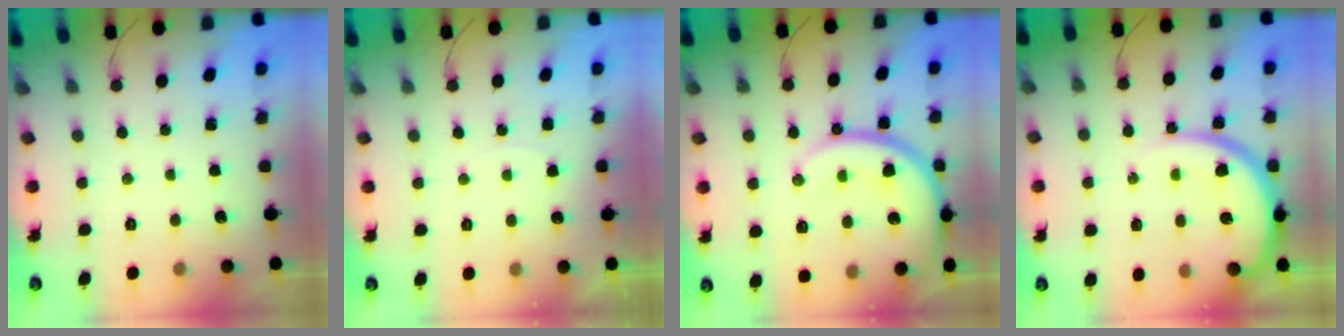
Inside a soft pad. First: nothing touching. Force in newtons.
{"total": 4.2, "press": 3.9, "slide": 1.6}
{"total": 17.6, "press": 17.6, "slide": 1.8}
{"total": 13.3, "press": 13.2, "slide": 1.4}